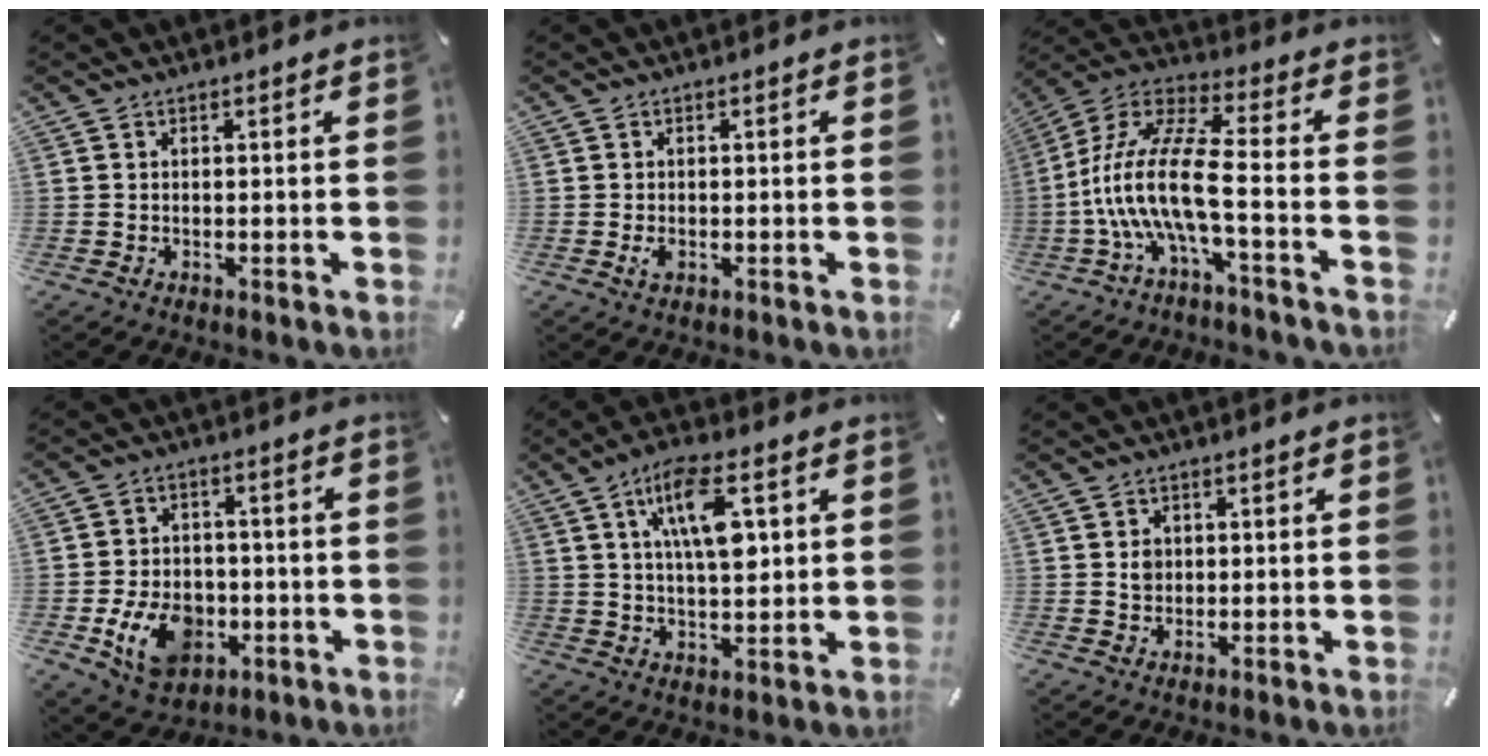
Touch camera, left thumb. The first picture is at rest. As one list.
[{"total": 1.5, "force": [-0.5, 0.8, 1.2], "torque": [-0.029, -0.003, -0.010]}, {"total": 16.5, "force": [-3.5, 4.1, 15.5], "torque": [-0.336, -0.010, -0.073]}, {"total": 12.0, "force": [-3.8, 8.8, 7.3], "torque": [-0.145, 0.011, -0.064]}, {"total": 12.4, "force": [4.3, 5.3, 10.4], "torque": [-0.179, -0.005, 0.069]}, {"total": 2.2, "force": [0.3, 2.1, 0.6], "torque": [0.001, 0.000, 0.001]}]